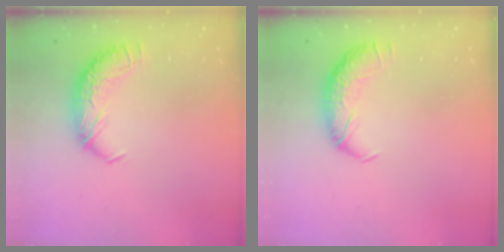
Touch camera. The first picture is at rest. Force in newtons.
{"total": 1.6, "press": 0.6, "slide": 1.5}